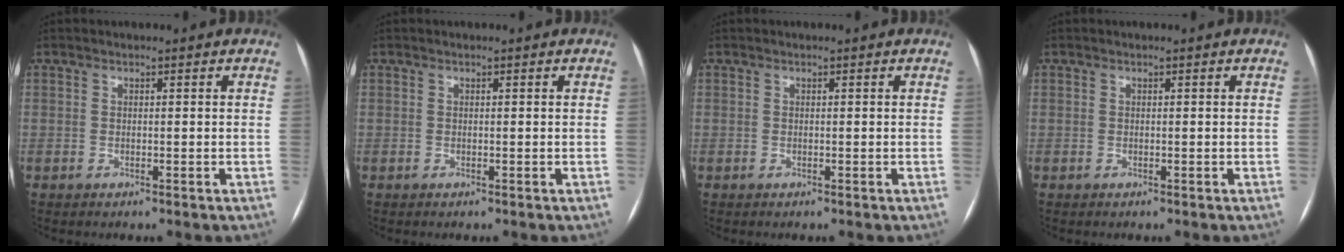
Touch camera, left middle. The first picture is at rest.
{"total": 0.0}
{"total": 0.0}
{"total": 0.0}